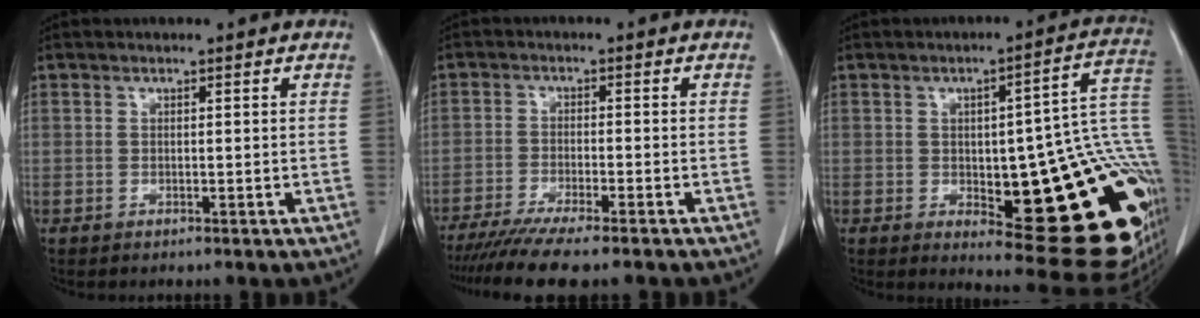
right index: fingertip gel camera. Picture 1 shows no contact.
{"total": 10.0, "force": [-8.3, -0.2, 5.4], "torque": [-0.074, -0.024, -0.131]}
{"total": 27.3, "force": [-4.5, 7.4, 25.9], "torque": [-0.218, 0.019, -0.042]}